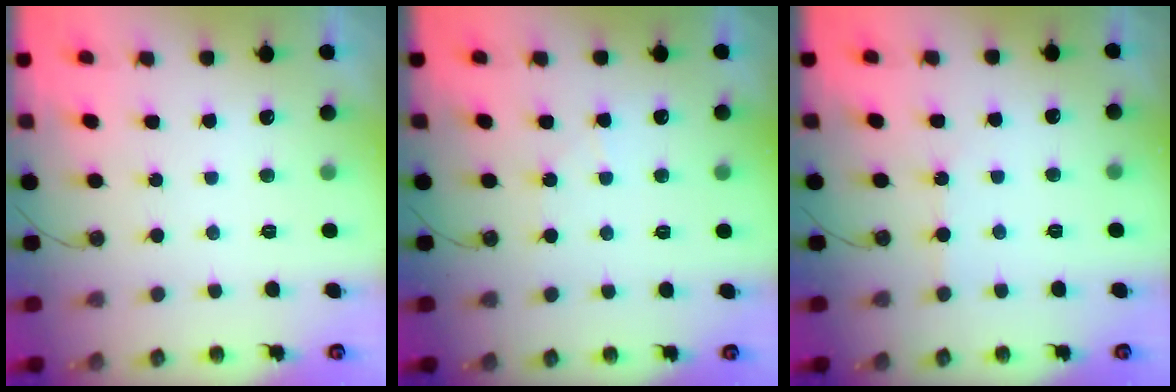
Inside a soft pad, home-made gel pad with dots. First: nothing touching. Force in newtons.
{"total": 3.3, "press": 3.2, "slide": 0.6}
{"total": 1.9, "press": 1.9, "slide": 0.4}